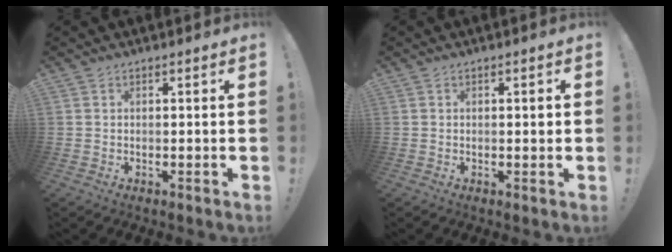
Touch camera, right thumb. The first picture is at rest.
{"total": 0.9, "force": [0.0, 0.1, 0.9], "torque": [-0.018, 0.002, -0.001]}